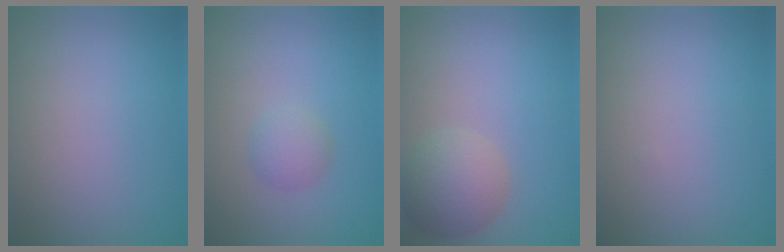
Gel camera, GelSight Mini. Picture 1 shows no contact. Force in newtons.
{"total": 1.7, "press": 1.7, "slide": 0.1}
{"total": 4.4, "press": 4.4, "slide": 0.2}
{"total": 0.0}